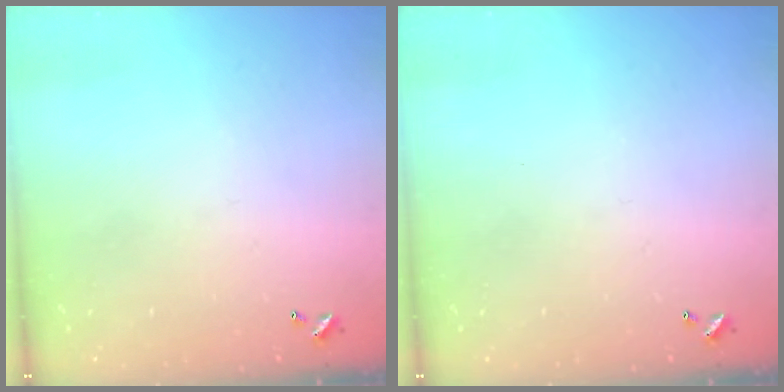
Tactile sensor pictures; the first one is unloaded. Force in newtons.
{"total": 0.0}